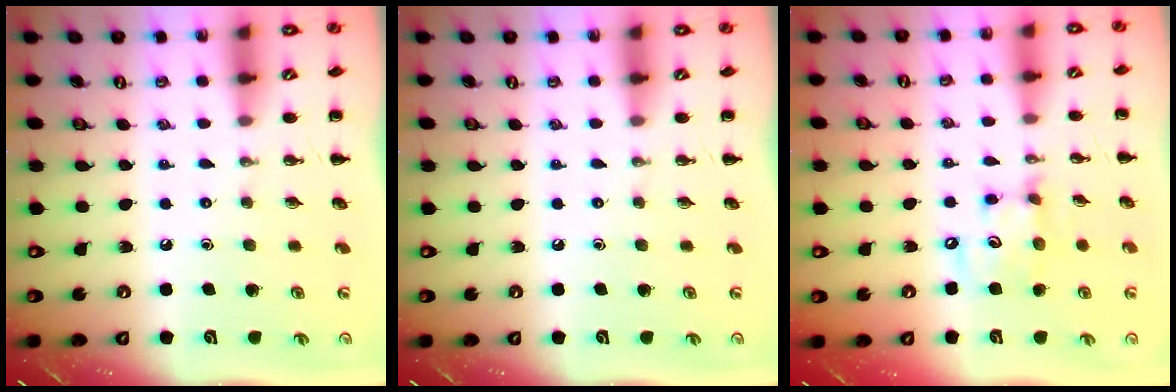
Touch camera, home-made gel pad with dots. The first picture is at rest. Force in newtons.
{"total": 0.0}
{"total": 8.1, "press": 8.1, "slide": 1.0}